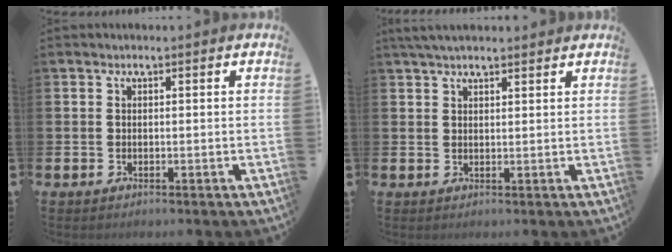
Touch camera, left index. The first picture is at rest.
{"total": 3.1, "force": [2.7, 0.8, 1.2], "torque": [-0.024, -0.003, 0.049]}